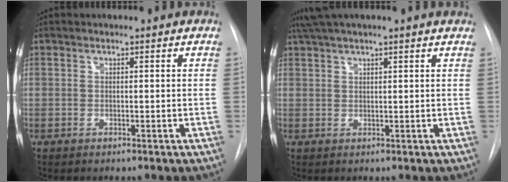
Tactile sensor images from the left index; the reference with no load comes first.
{"total": 8.8, "force": [7.2, -0.5, 5.0], "torque": [-0.088, 0.039, 0.095]}